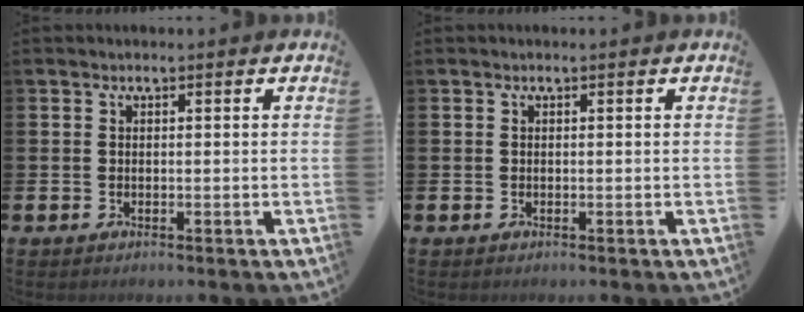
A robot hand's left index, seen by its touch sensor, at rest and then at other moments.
{"total": 0.0}